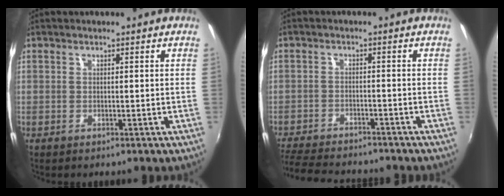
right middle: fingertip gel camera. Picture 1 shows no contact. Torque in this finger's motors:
{"motor_torque": [0.52, -0.67, 0.07, 0.02]}